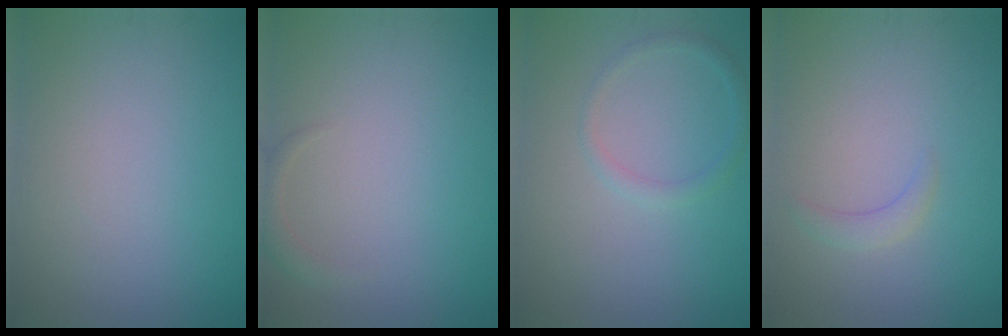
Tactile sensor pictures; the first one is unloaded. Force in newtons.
{"total": 1.2, "press": 1.2, "slide": 0.1}
{"total": 1.3, "press": 1.3, "slide": 0.1}
{"total": 1.2, "press": 1.2, "slide": 0.2}